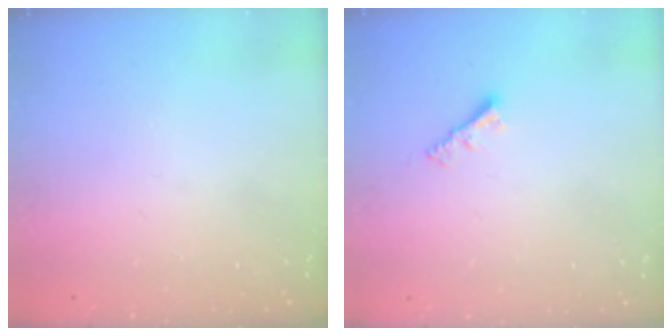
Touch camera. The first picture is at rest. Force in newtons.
{"total": 3.5, "press": 3.5, "slide": 0.3}